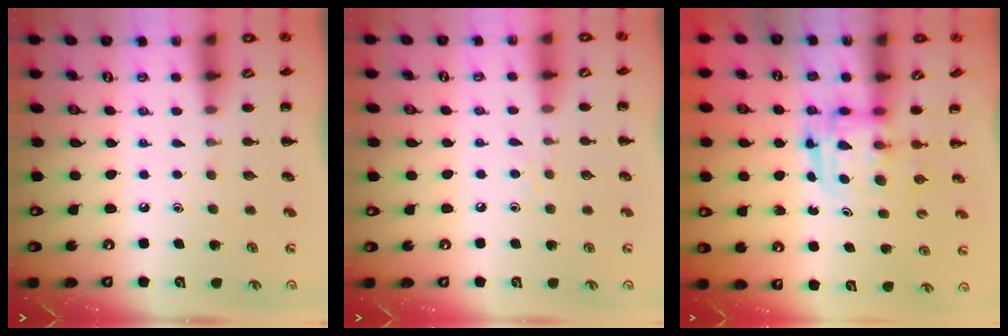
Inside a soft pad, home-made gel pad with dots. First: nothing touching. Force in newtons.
{"total": 3.3, "press": 3.1, "slide": 1.3}
{"total": 3.0, "press": 3.0, "slide": 0.3}